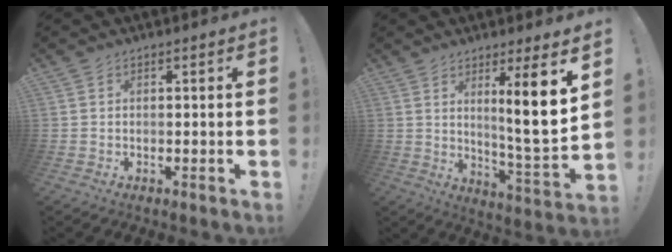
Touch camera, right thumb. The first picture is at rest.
{"total": 13.1, "force": [4.6, 0.6, 12.3], "torque": [-0.179, -0.037, 0.060]}